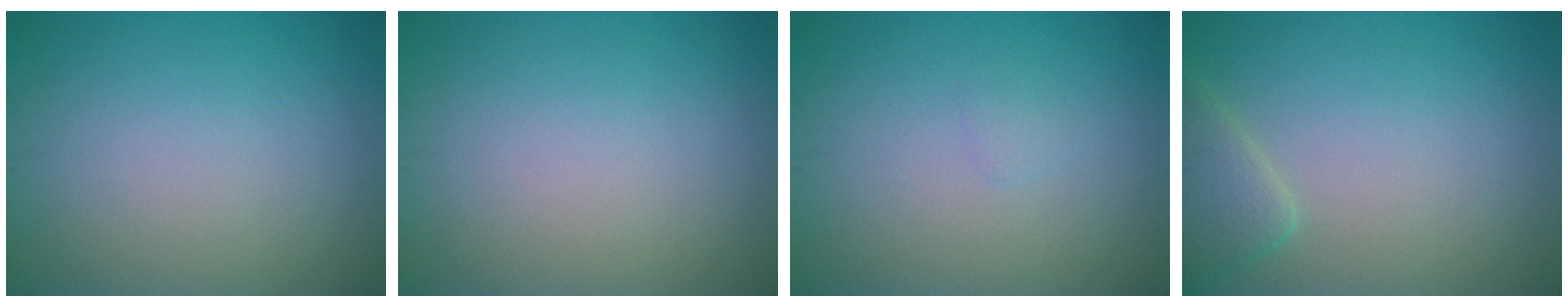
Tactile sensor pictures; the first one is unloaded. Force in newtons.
{"total": 0.0}
{"total": 0.6, "press": 0.5, "slide": 0.1}
{"total": 2.8, "press": 2.8, "slide": 0.2}